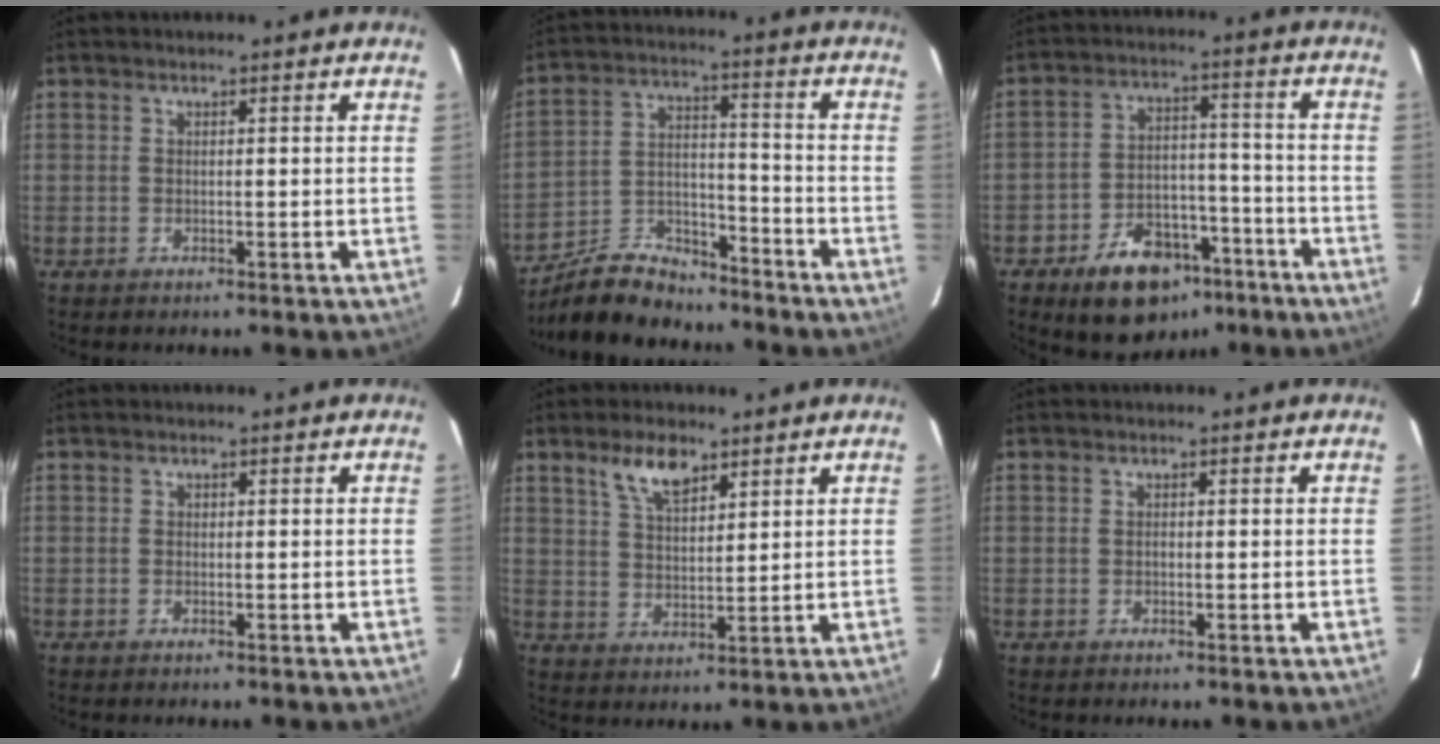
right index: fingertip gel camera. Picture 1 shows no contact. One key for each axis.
{"total": 12.6, "fx": -10.8, "fy": 5.0, "fz": 4.2, "tx": -0.099, "ty": 0.024, "tz": -0.183}
{"total": 14.2, "fx": -8.9, "fy": 8.7, "fz": 6.8, "tx": -0.132, "ty": 0.030, "tz": -0.116}
{"total": 0.0}
{"total": 6.8, "fx": 4.5, "fy": 2.8, "fz": 4.3, "tx": -0.074, "ty": 0.004, "tz": 0.086}
{"total": 0.0}